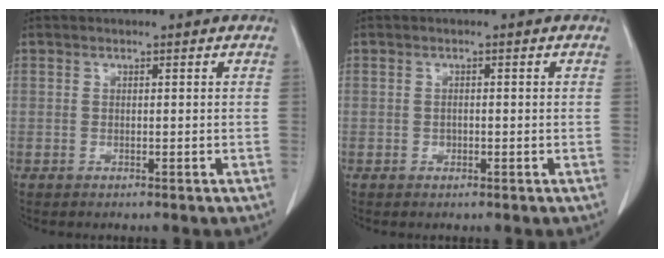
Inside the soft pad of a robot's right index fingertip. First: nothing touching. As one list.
[{"total": 0.6, "force": [-0.2, 0.5, 0.3], "torque": [-0.003, 0.002, -0.004]}]